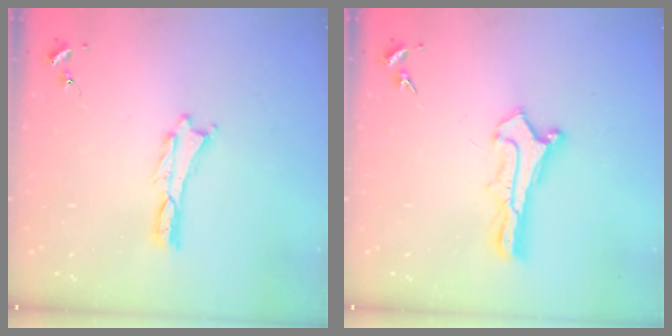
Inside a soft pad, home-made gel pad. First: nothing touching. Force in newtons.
{"total": 1.1, "press": 1.1, "slide": 0.1}